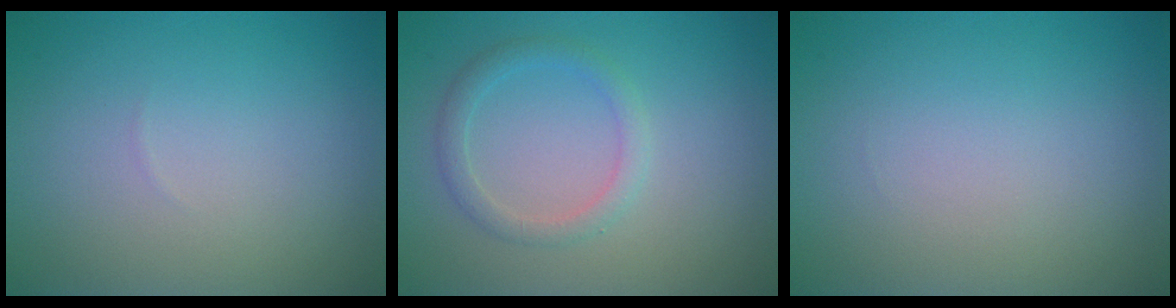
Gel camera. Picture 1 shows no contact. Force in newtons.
{"total": 1.9, "press": 1.9, "slide": 0.0}
{"total": 0.0}